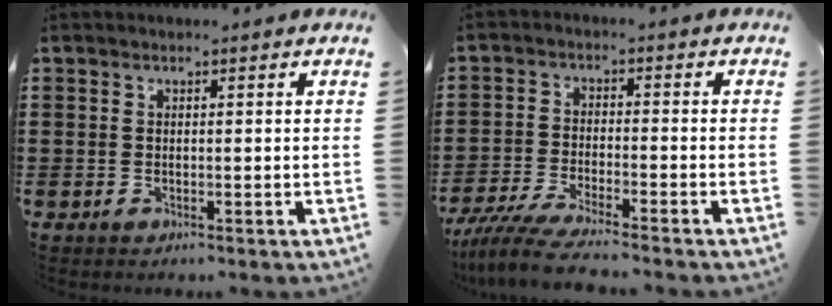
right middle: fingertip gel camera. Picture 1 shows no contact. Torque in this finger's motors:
{"motor_torque": [0.68, -0.06, 0.51, 0.11]}